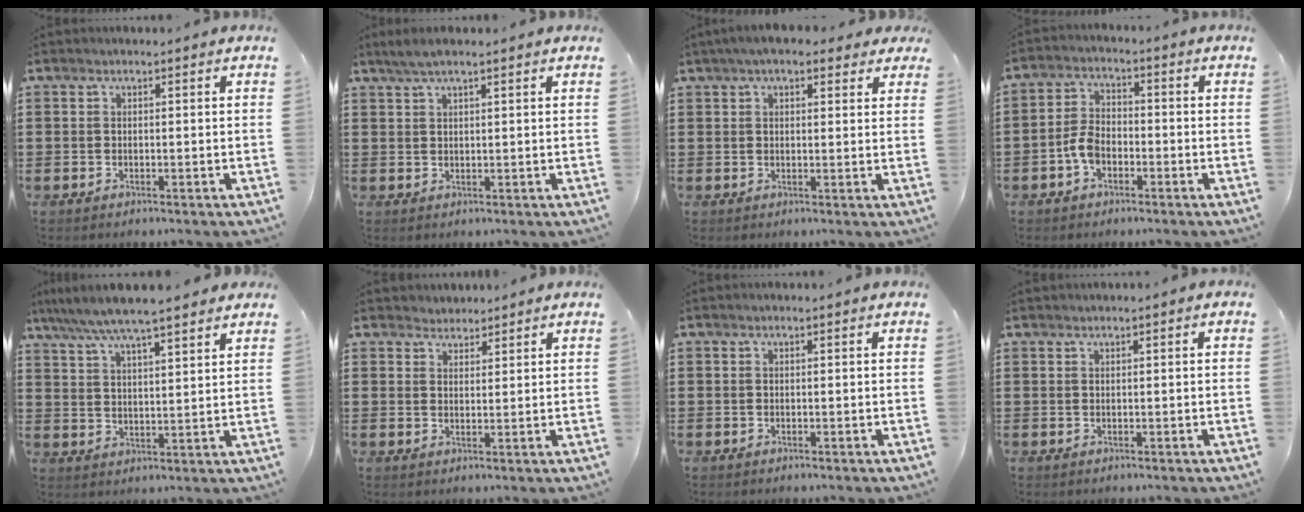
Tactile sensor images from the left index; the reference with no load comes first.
{"total": 2.5, "force": [1.8, 0.2, 1.7], "torque": [-0.035, 0.003, 0.032]}
{"total": 4.4, "force": [3.4, 1.4, 2.5], "torque": [-0.059, 0.006, 0.061]}
{"total": 4.5, "force": [-2.0, 2.7, 3.0], "torque": [-0.081, 0.001, -0.045]}
{"total": 6.1, "force": [5.3, 0.2, 2.9], "torque": [-0.076, -0.019, 0.091]}
{"total": 2.2, "force": [2.0, 0.9, -0.4], "torque": [-0.001, 0.004, 0.039]}
{"total": 0.0}
{"total": 0.0}